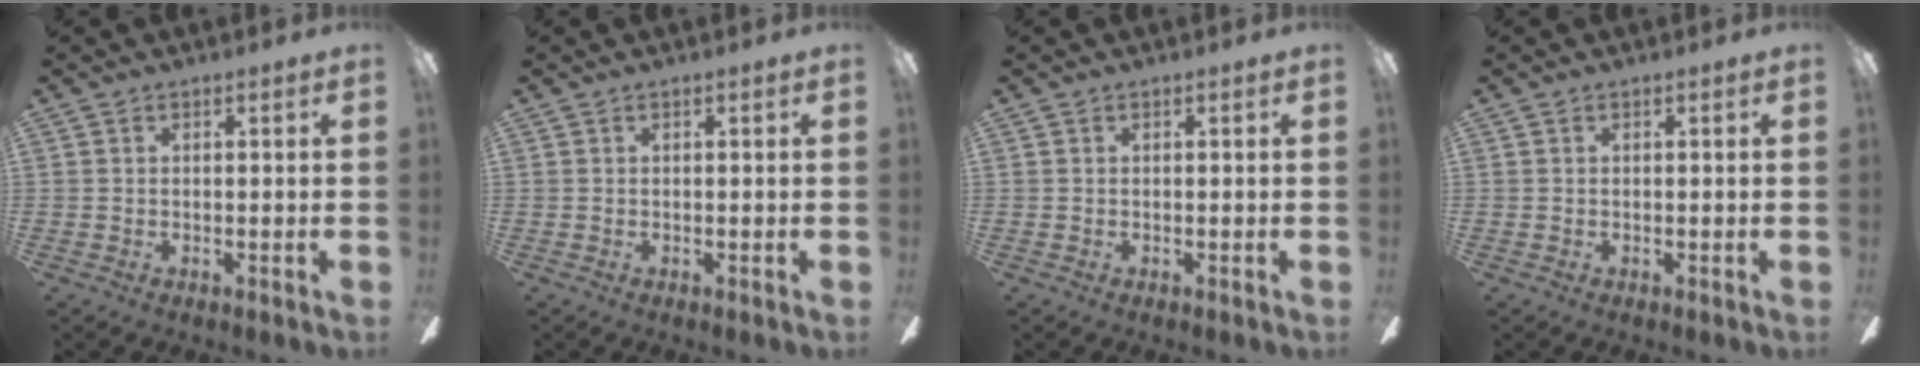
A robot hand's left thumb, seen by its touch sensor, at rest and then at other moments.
{"total": 0.0}
{"total": 0.0}
{"total": 0.0}